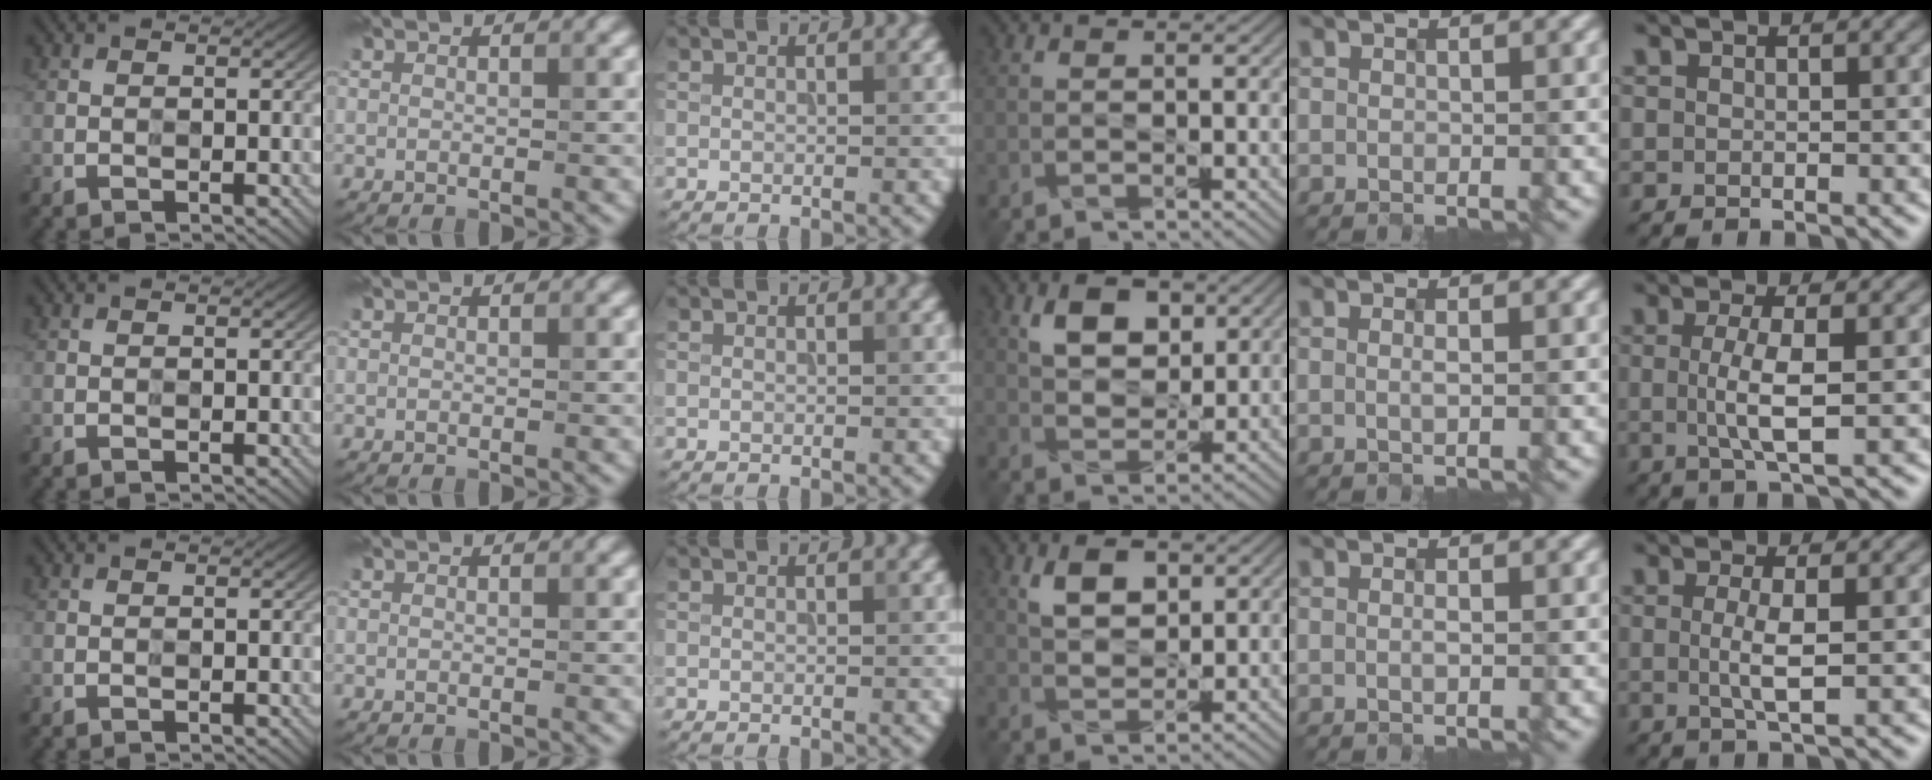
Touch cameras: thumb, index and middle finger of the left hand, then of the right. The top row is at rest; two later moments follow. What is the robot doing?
{"motion": "extract", "object": "file holder"}